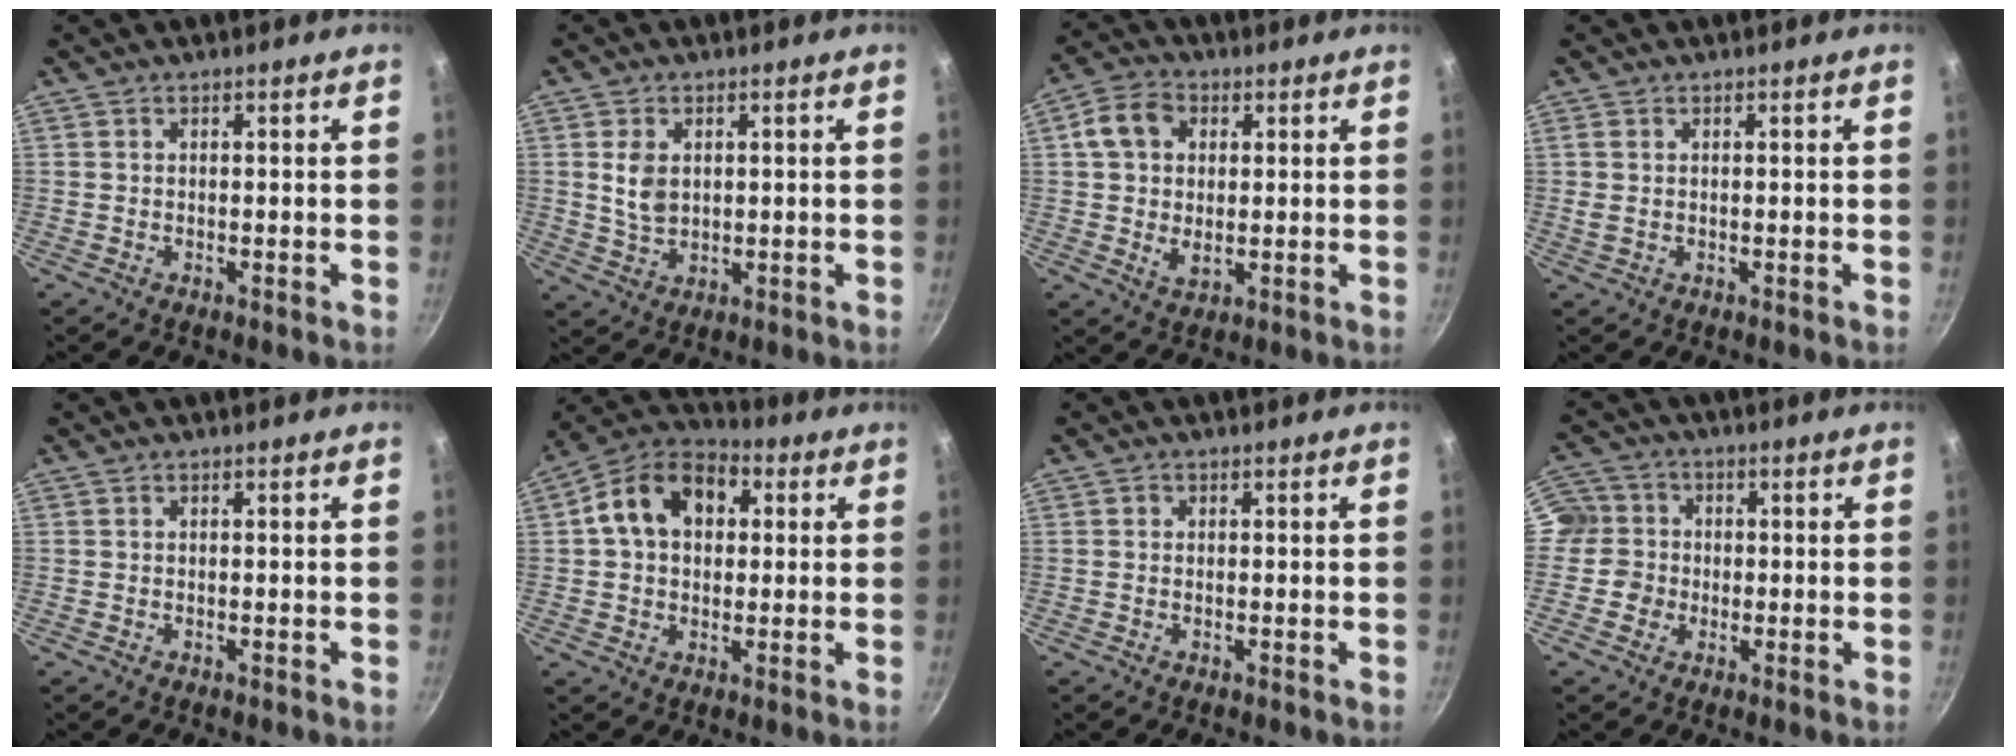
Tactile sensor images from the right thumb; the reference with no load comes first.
{"total": 4.9, "force": [1.0, 3.5, 3.3], "torque": [-0.048, -0.008, 0.027]}
{"total": 9.3, "force": [1.8, 6.6, 6.2], "torque": [-0.099, 0.001, 0.030]}
{"total": 1.5, "force": [0.2, 1.0, 1.1], "torque": [-0.036, 0.004, 0.010]}
{"total": 0.0}
{"total": 13.8, "force": [2.7, 9.9, 9.2], "torque": [-0.134, 0.022, 0.032]}
{"total": 0.6, "force": [0.1, 0.6, 0.2], "torque": [0.001, 0.002, 0.002]}
{"total": 8.6, "force": [-0.7, 8.4, 1.5], "torque": [-0.011, 0.023, -0.016]}